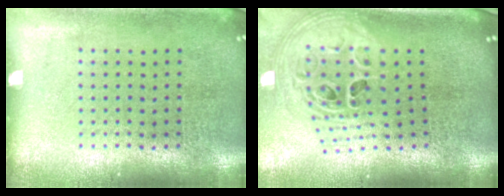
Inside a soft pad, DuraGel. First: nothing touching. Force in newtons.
{"total": 2.8, "press": 2.0, "slide": 2.0}